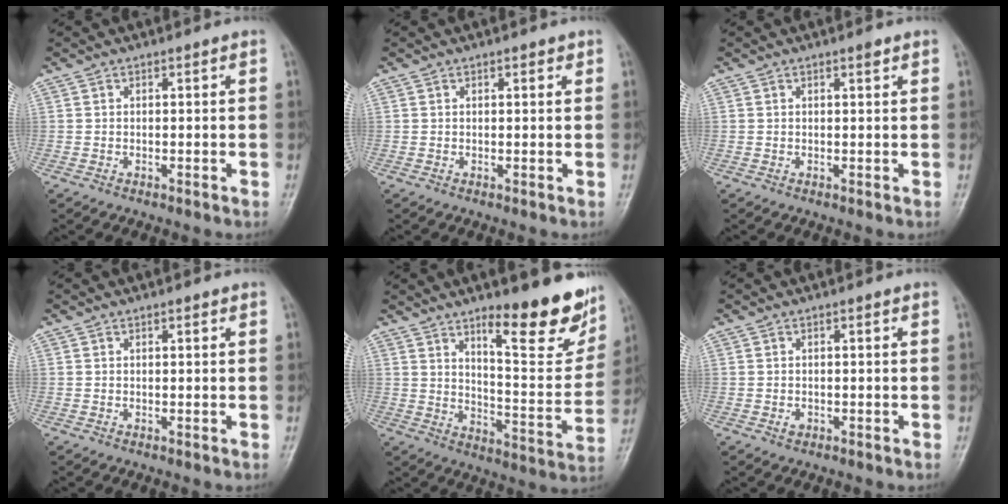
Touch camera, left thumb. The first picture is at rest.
{"total": 1.1, "force": [0.7, 0.5, 0.8], "torque": [-0.007, -0.001, 0.007]}
{"total": 1.1, "force": [0.7, 0.3, 0.8], "torque": [-0.012, -0.003, 0.011]}
{"total": 0.7, "force": [0.4, 0.2, 0.5], "torque": [-0.009, -0.001, 0.005]}
{"total": 18.7, "force": [11.9, 5.2, 13.5], "torque": [-0.134, -0.084, 0.177]}
{"total": 0.9, "force": [-0.2, 0.7, 0.5], "torque": [-0.003, 0.000, -0.003]}